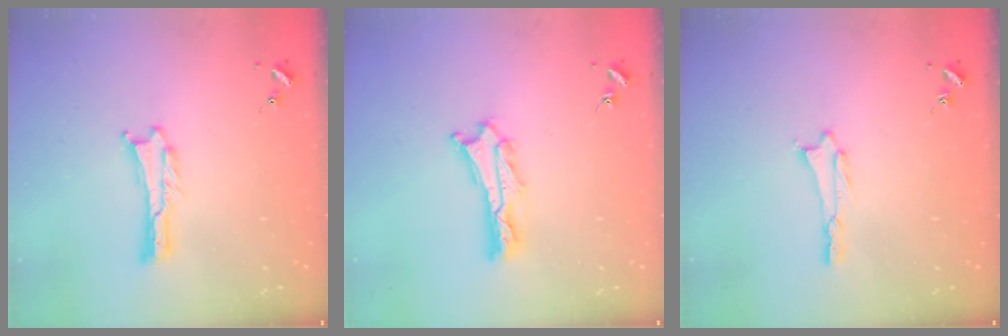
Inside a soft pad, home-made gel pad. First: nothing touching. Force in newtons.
{"total": 2.4, "press": 2.4, "slide": 0.3}
{"total": 0.8, "press": 0.8, "slide": 0.1}